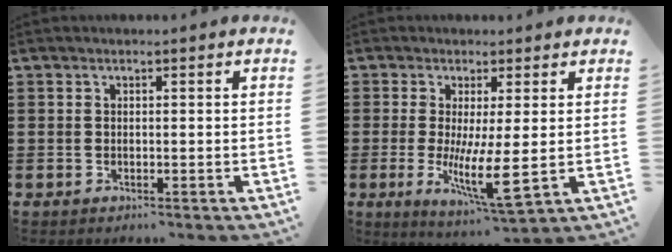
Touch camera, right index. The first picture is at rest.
{"total": 8.4, "force": [-0.5, 1.3, 8.3], "torque": [-0.144, -0.027, -0.006]}